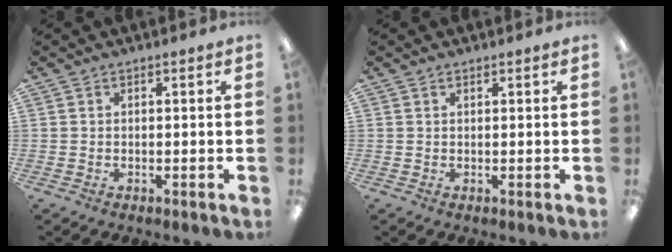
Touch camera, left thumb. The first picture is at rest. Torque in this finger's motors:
{"motor_torque": [0.34, -0.14, -0.76, 0.07, -0.01]}